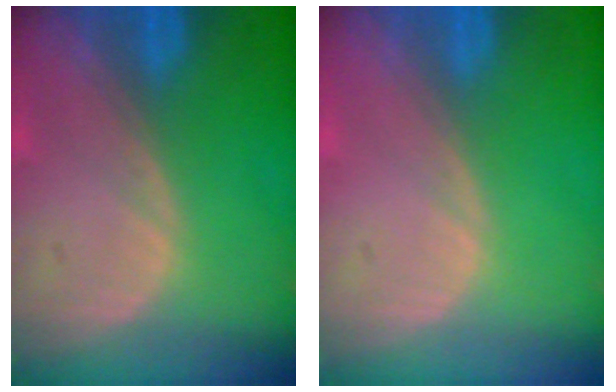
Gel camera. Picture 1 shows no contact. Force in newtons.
{"total": 0.0}